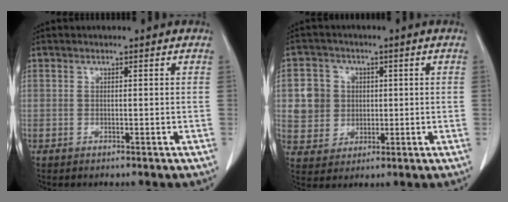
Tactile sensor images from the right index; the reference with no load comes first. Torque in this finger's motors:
{"motor_torque": [0.50, 0.20, 0.16, 0.05]}